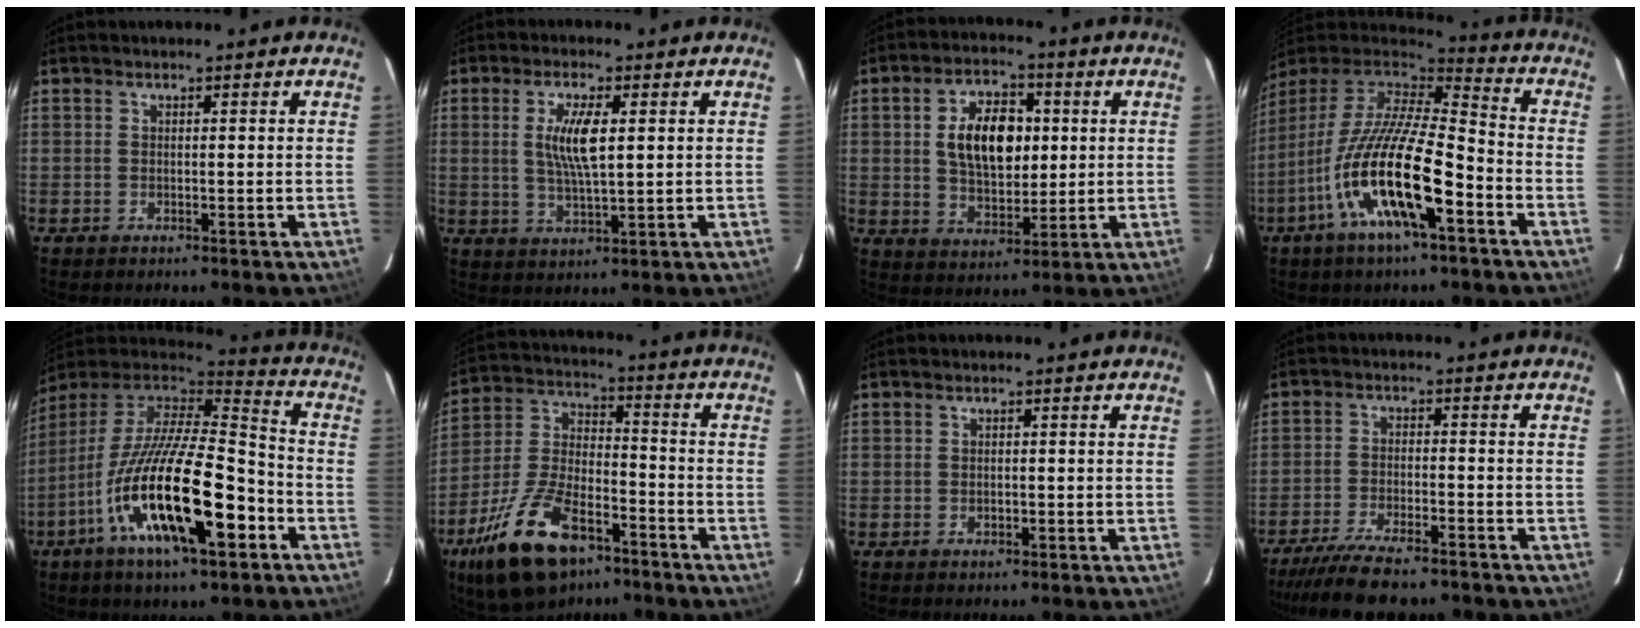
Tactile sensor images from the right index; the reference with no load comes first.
{"total": 7.0, "force": [1.4, 1.7, 6.7], "torque": [-0.129, -0.001, 0.028]}
{"total": 12.0, "force": [2.0, 7.0, 9.6], "torque": [-0.165, 0.019, 0.041]}
{"total": 21.0, "force": [-9.0, 5.5, 18.2], "torque": [-0.338, -0.036, -0.175]}
{"total": 24.5, "force": [-10.1, 7.1, 21.2], "torque": [-0.380, -0.038, -0.181]}
{"total": 19.6, "force": [-11.6, 9.1, 12.8], "torque": [-0.265, -0.007, -0.204]}
{"total": 1.2, "force": [-0.3, 1.0, 0.6], "torque": [-0.009, 0.001, -0.005]}
{"total": 13.1, "force": [-11.1, 3.0, 6.4], "torque": [-0.142, -0.023, -0.181]}